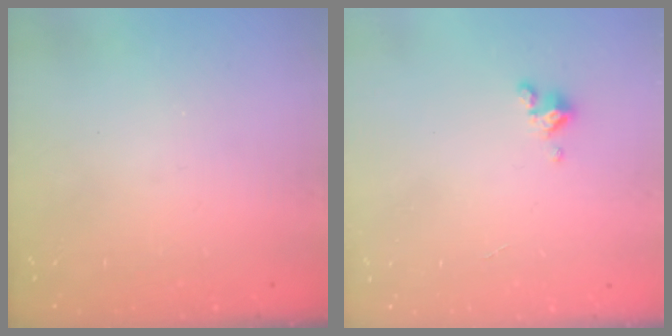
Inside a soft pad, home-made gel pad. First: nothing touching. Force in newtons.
{"total": 2.5, "press": 2.5, "slide": 0.3}